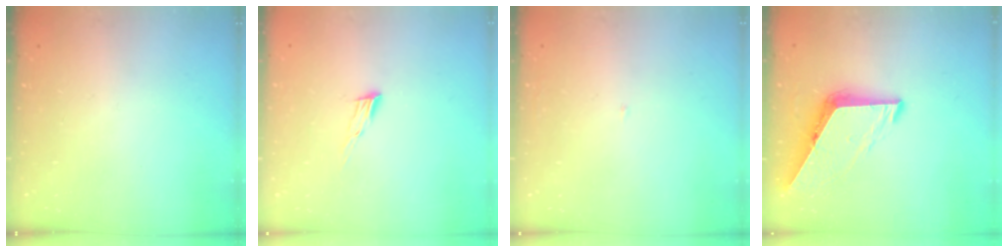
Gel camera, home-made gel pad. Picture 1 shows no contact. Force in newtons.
{"total": 6.6, "press": 6.6, "slide": 1.0}
{"total": 2.0, "press": 2.0, "slide": 0.2}
{"total": 7.8, "press": 7.8, "slide": 0.6}